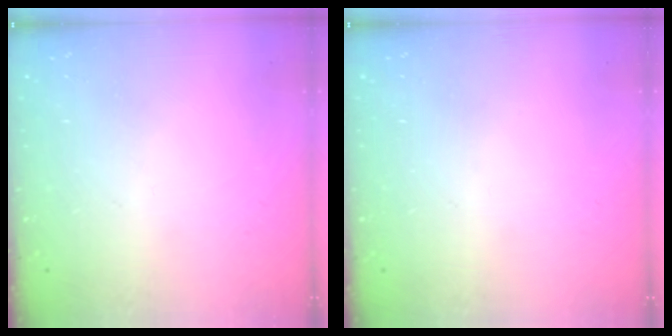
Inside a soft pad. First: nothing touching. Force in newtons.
{"total": 0.0}